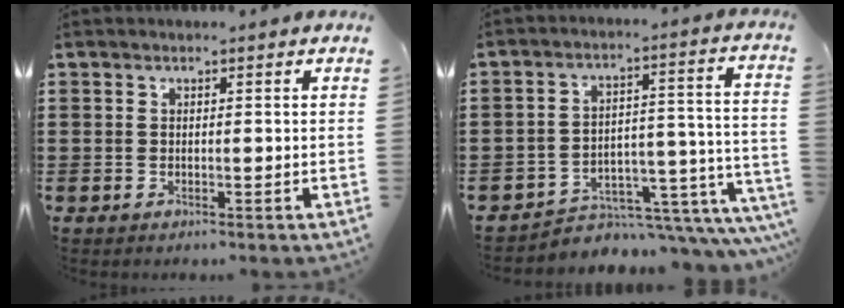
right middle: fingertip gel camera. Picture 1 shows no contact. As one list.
[{"total": 5.5, "force": [-4.6, 2.2, 1.9], "torque": [-0.034, -0.003, -0.084]}]